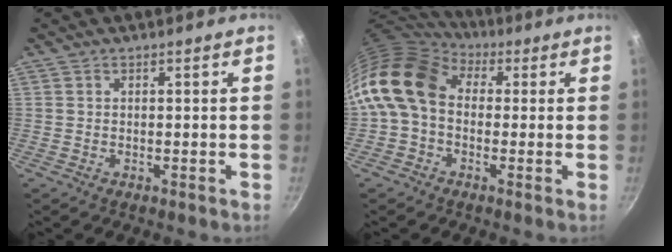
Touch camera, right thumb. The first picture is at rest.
{"total": 13.4, "force": [1.5, 10.1, 8.8], "torque": [-0.150, 0.020, 0.003]}